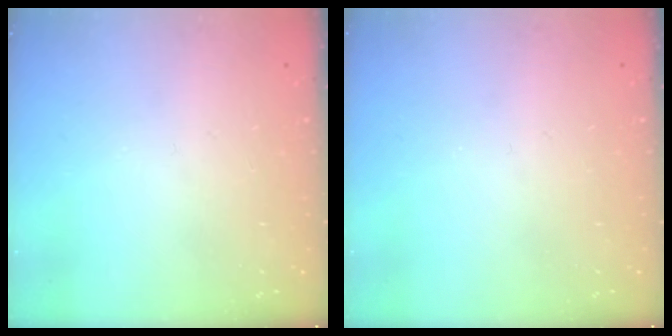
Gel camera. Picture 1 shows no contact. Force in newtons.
{"total": 0.0}